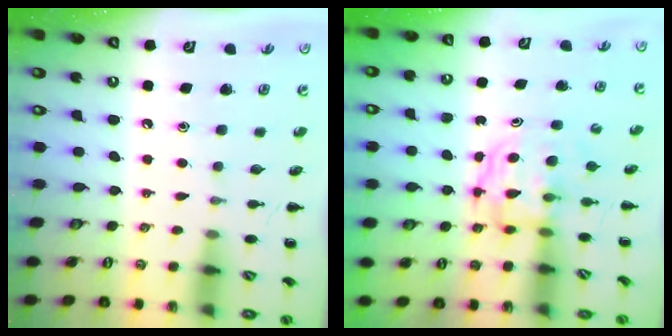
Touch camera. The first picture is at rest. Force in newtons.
{"total": 3.8, "press": 3.8, "slide": 0.2}